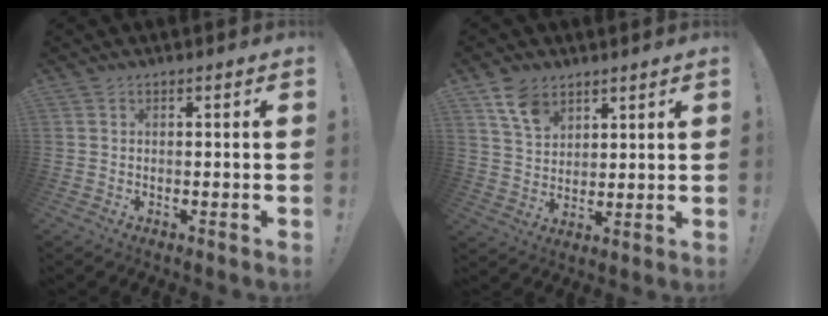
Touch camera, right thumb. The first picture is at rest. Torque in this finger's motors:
{"motor_torque": [0.65, 0.58, 0.22, -0.13, 0.00]}